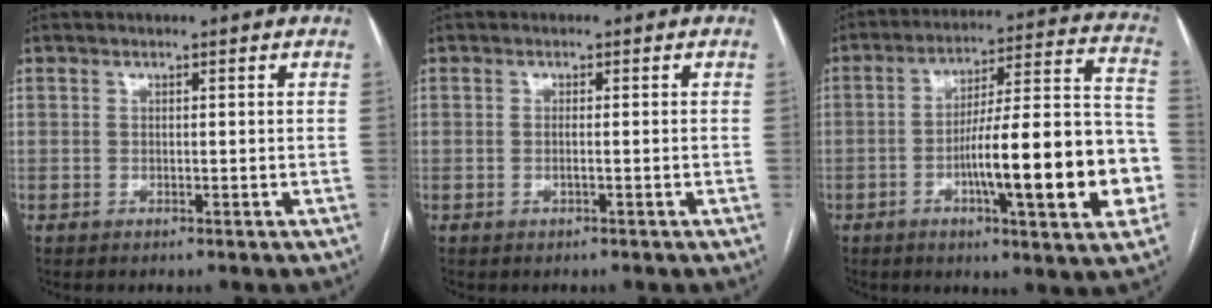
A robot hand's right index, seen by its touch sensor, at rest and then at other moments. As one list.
[{"total": 1.1, "force": [-0.2, 0.0, 1.0], "torque": [-0.019, 0.000, 0.000]}, {"total": 20.2, "force": [-5.3, 2.9, 19.3], "torque": [-0.246, 0.025, -0.072]}]